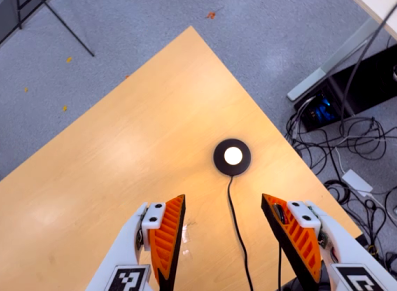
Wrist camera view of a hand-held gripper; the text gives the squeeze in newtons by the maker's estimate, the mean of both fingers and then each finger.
{"total": 0.0}